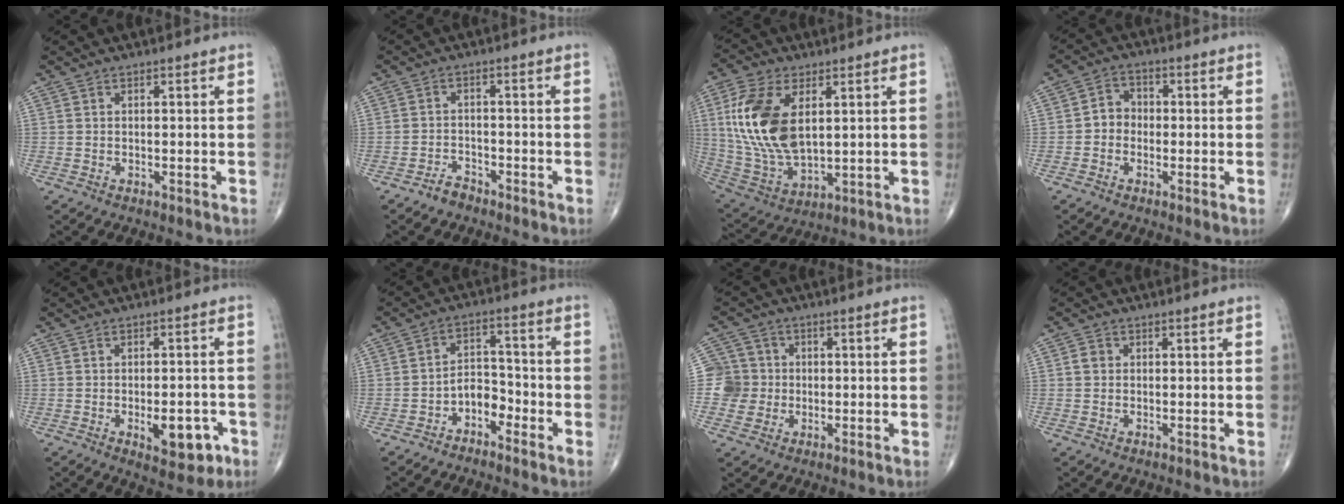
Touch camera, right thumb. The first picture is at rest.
{"total": 2.7, "force": [-2.3, 1.2, 0.5], "torque": [-0.009, 0.011, -0.042]}
{"total": 17.5, "force": [4.1, 9.7, 14.0], "torque": [-0.283, -0.018, 0.087]}
{"total": 4.3, "force": [-0.7, 3.7, 2.0], "torque": [-0.015, 0.019, -0.023]}
{"total": 8.0, "force": [-2.9, 3.8, 6.4], "torque": [-0.068, 0.008, -0.030]}
{"total": 5.0, "force": [-3.2, 3.0, 2.4], "torque": [-0.017, 0.036, -0.065]}
{"total": 6.4, "force": [-0.5, 6.4, 0.4], "torque": [0.023, 0.013, -0.015]}
{"total": 1.6, "force": [0.1, 1.4, 0.7], "torque": [-0.009, 0.003, 0.001]}